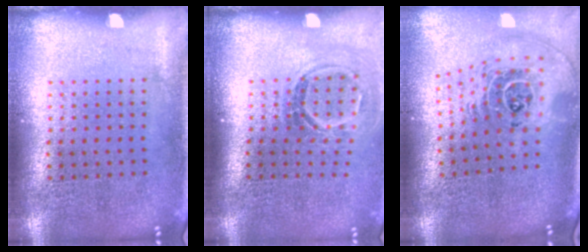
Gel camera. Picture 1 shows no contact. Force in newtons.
{"total": 1.7, "press": 1.1, "slide": 1.3}
{"total": 2.5, "press": 1.8, "slide": 1.6}